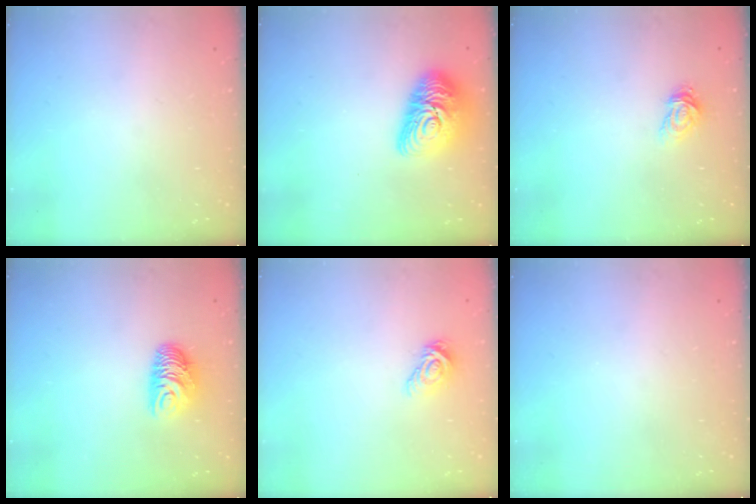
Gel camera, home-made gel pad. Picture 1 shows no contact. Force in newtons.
{"total": 14.6, "press": 14.5, "slide": 1.1}
{"total": 3.1, "press": 3.1, "slide": 0.1}
{"total": 8.5, "press": 8.5, "slide": 0.3}
{"total": 8.1, "press": 8.1, "slide": 0.4}
{"total": 0.0}